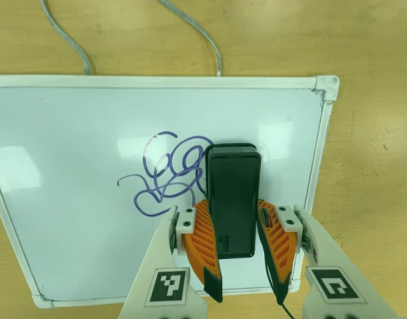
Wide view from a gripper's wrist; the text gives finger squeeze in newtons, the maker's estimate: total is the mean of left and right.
{"total": 13.1, "left": 12.8, "right": 13.3}